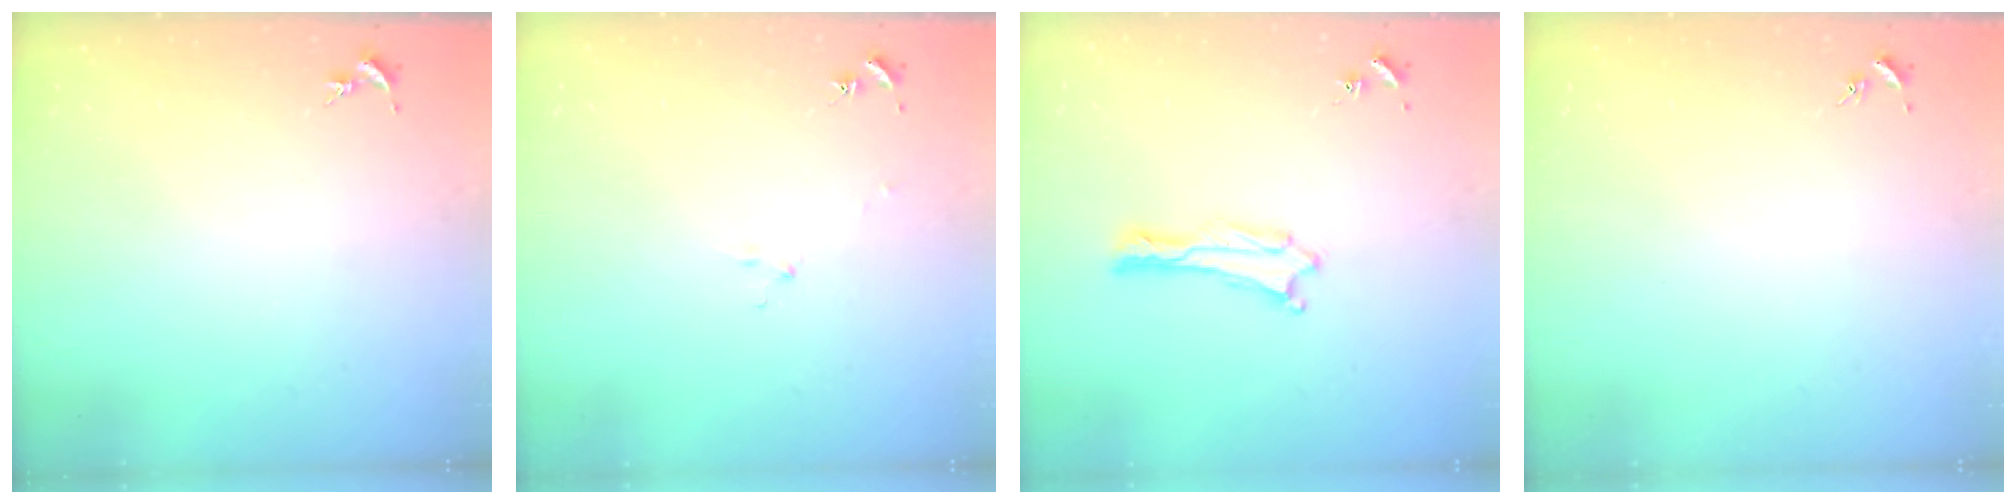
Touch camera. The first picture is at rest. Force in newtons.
{"total": 2.5, "press": 2.5, "slide": 0.3}
{"total": 0.6, "press": 0.5, "slide": 0.1}
{"total": 0.0}